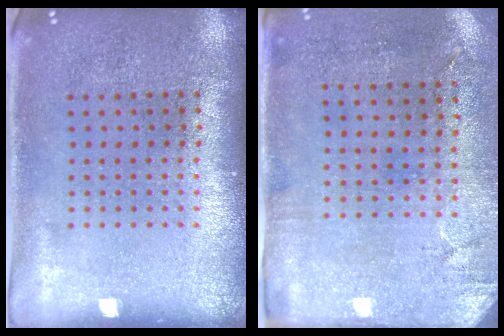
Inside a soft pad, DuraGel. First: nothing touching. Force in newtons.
{"total": 2.9, "press": 2.3, "slide": 1.7}